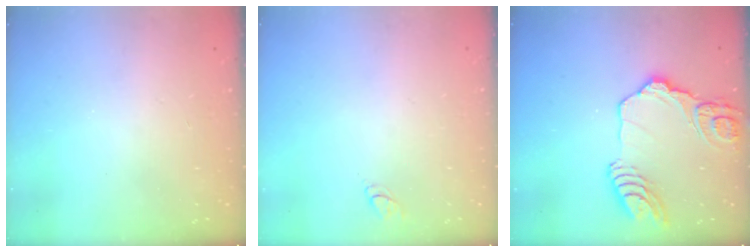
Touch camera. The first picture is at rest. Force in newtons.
{"total": 3.0, "press": 3.0, "slide": 0.2}
{"total": 18.6, "press": 18.5, "slide": 2.1}